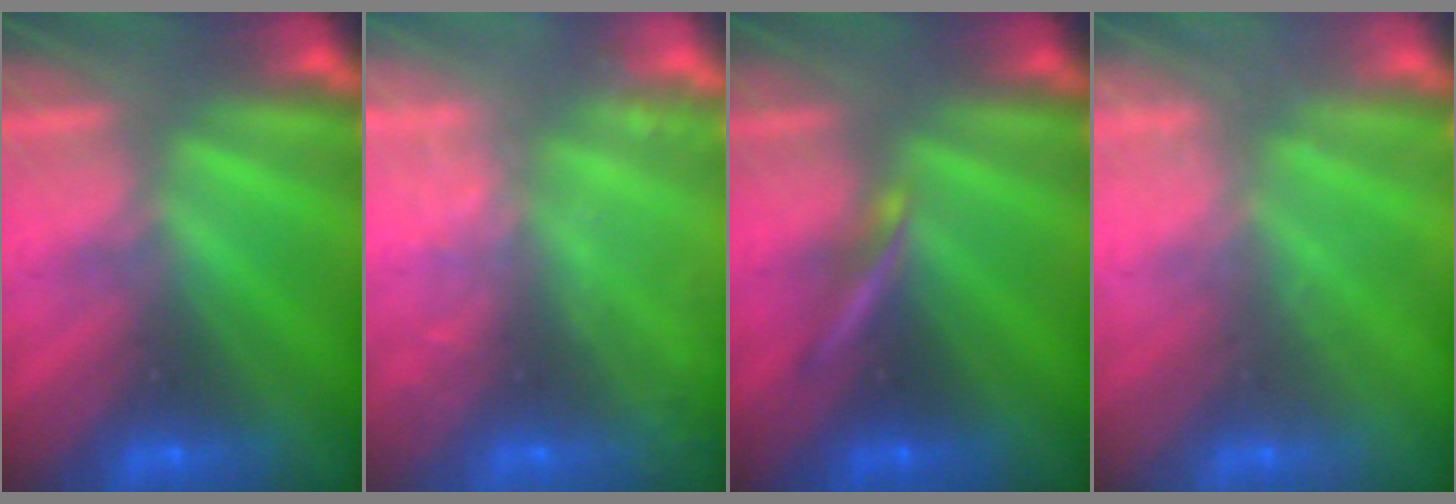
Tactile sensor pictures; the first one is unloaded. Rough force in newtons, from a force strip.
{"total": 6.7}
{"total": 2.2}
{"total": 2.4}